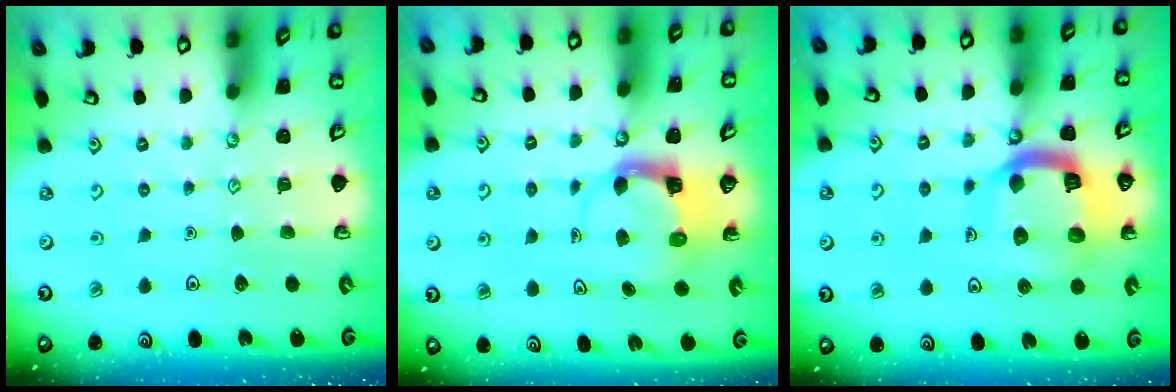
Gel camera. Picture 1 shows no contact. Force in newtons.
{"total": 3.6, "press": 3.6, "slide": 0.4}
{"total": 16.1, "press": 16.0, "slide": 1.8}